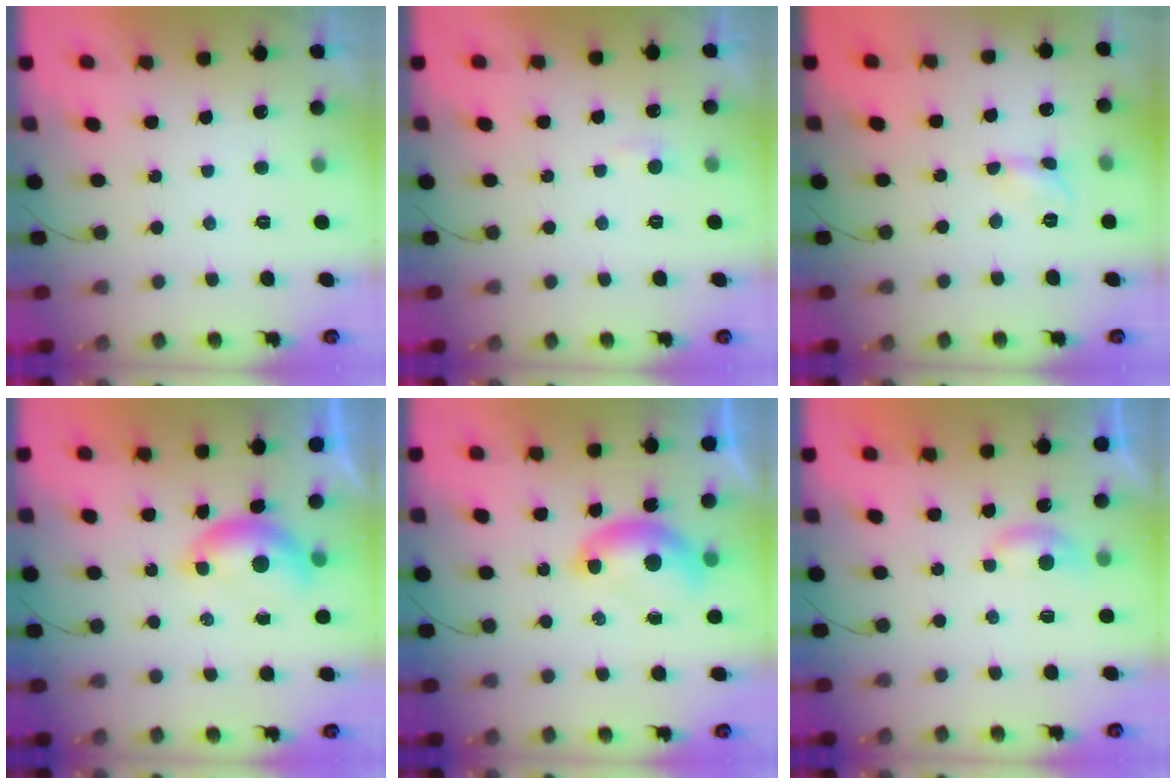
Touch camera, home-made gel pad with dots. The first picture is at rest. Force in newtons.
{"total": 3.5, "press": 3.5, "slide": 0.4}
{"total": 3.2, "press": 3.2, "slide": 0.3}
{"total": 6.0, "press": 6.0, "slide": 0.8}
{"total": 8.1, "press": 8.0, "slide": 1.3}
{"total": 3.5, "press": 3.5, "slide": 0.4}